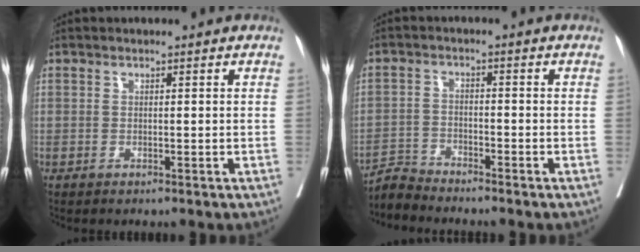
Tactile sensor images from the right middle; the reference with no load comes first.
{"total": 3.6, "force": [-3.4, -0.3, -0.9], "torque": [0.017, -0.014, -0.068]}